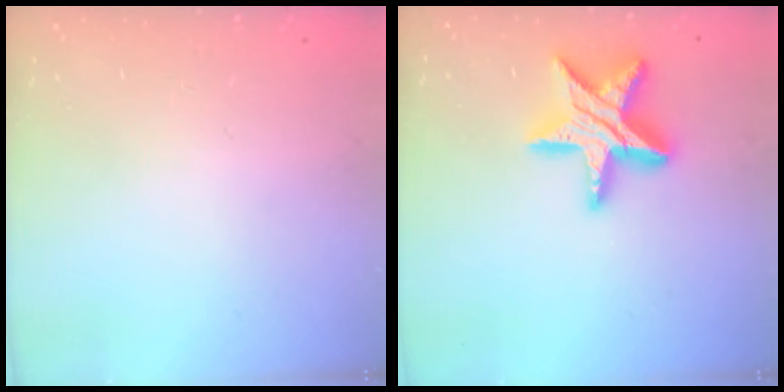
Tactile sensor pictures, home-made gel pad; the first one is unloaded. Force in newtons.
{"total": 17.2, "press": 17.2, "slide": 1.1}